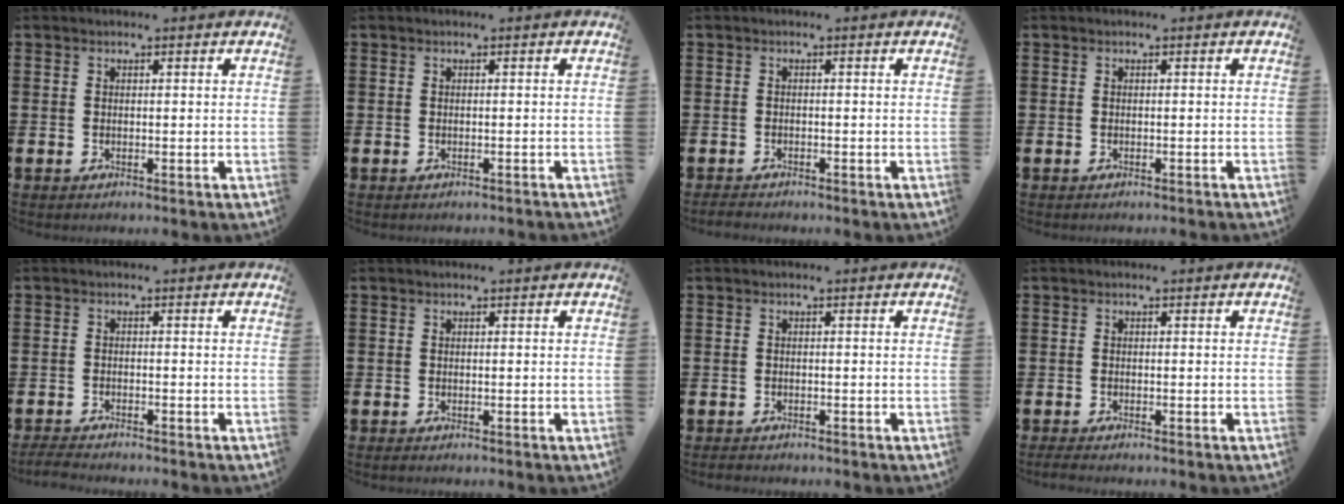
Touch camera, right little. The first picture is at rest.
{"total": 0.0}
{"total": 0.9, "force": [-0.8, 0.2, 0.2], "torque": [-0.007, 0.001, -0.018]}
{"total": 0.0}
{"total": 1.6, "force": [-1.5, 0.1, 0.4], "torque": [-0.009, 0.003, -0.030]}
{"total": 0.0}
{"total": 0.6, "force": [-0.5, 0.2, 0.1], "torque": [-0.003, 0.000, -0.012]}
{"total": 0.8, "force": [-0.6, 0.1, 0.5], "torque": [-0.009, -0.002, -0.012]}